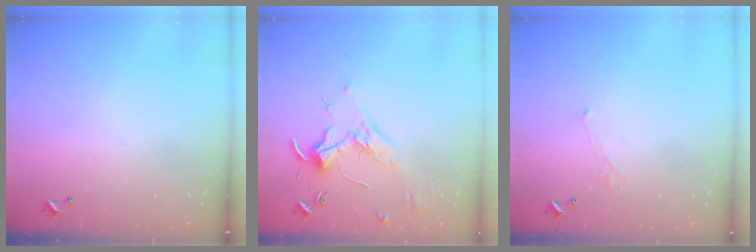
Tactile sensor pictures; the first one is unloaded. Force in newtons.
{"total": 1.7, "press": 1.6, "slide": 0.7}
{"total": 1.7, "press": 1.6, "slide": 0.6}